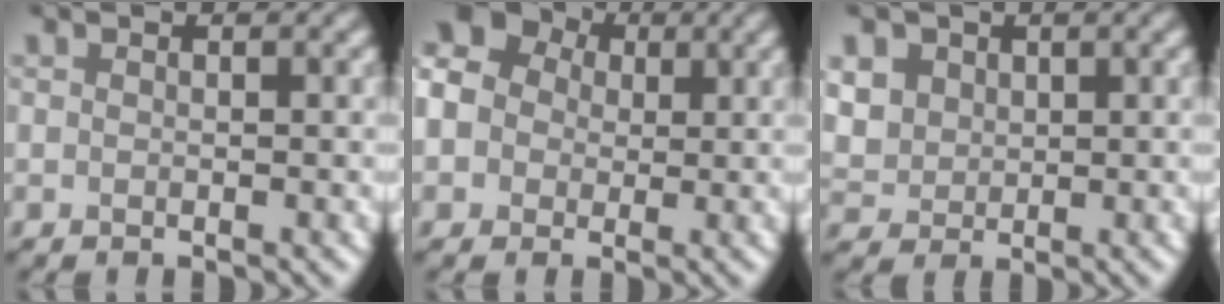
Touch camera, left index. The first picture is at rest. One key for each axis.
{"total": 10.6, "fx": 2.1, "fy": 9.3, "fz": 4.7, "tx": -0.112, "ty": 0.041, "tz": 0.011}
{"total": 4.7, "fx": 1.7, "fy": 3.9, "fz": 2.1, "tx": -0.073, "ty": 0.014, "tz": 0.034}